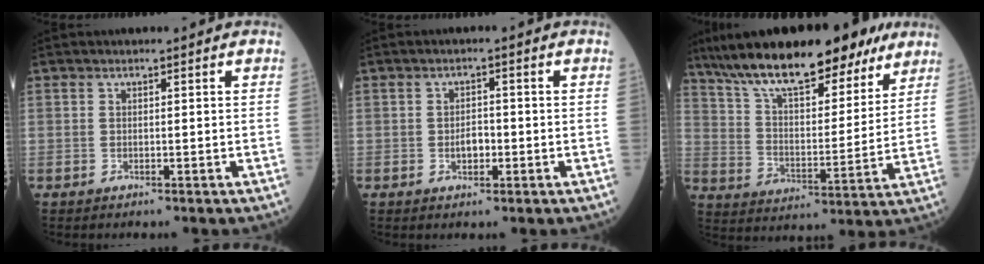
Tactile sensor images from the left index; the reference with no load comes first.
{"total": 2.4, "force": [-0.6, 1.3, 1.9], "torque": [-0.029, 0.004, -0.008]}
{"total": 23.0, "force": [17.5, 6.6, 13.4], "torque": [-0.225, 0.028, 0.278]}